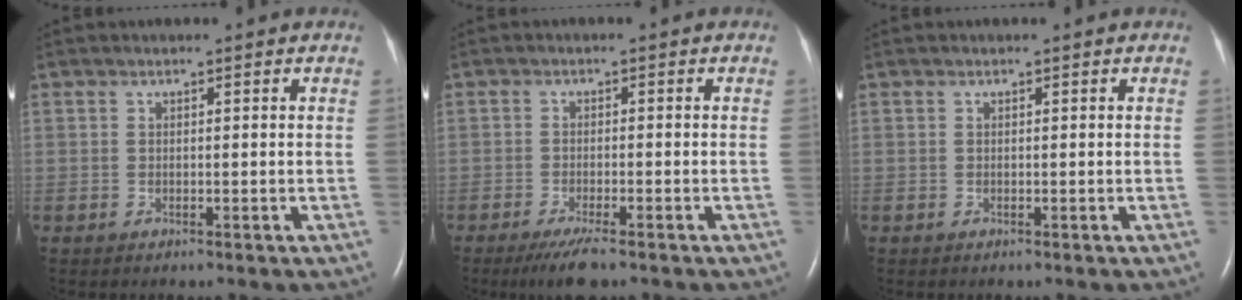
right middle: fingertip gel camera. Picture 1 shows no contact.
{"total": 4.5, "force": [-3.2, 0.6, 3.1], "torque": [-0.060, -0.012, -0.053]}
{"total": 0.0}